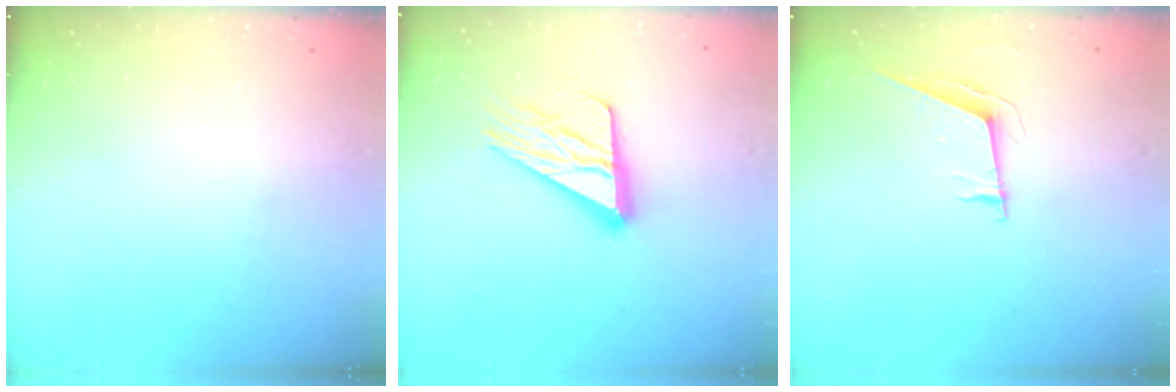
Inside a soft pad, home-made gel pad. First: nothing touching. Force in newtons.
{"total": 16.5, "press": 16.5, "slide": 1.6}
{"total": 6.6, "press": 6.2, "slide": 2.4}